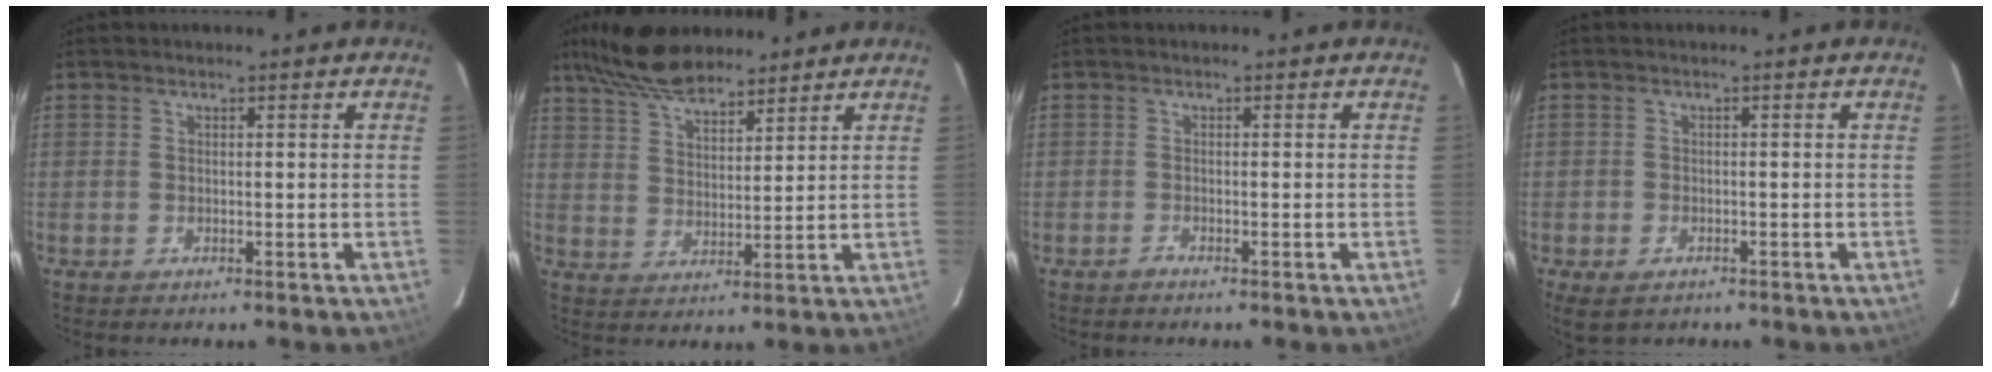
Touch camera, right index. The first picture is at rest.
{"total": 11.5, "force": [9.3, 3.9, 5.6], "torque": [-0.114, 0.030, 0.172]}
{"total": 0.7, "force": [-0.6, -0.1, 0.1], "torque": [-0.004, 0.000, -0.015]}
{"total": 4.2, "force": [-2.5, 2.7, 2.0], "torque": [-0.048, -0.013, -0.040]}